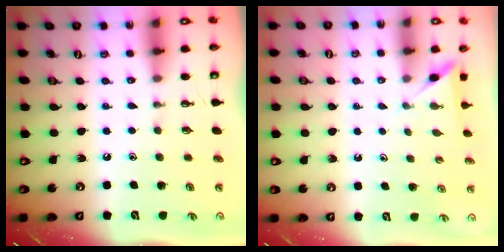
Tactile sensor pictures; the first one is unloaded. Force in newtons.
{"total": 2.2, "press": 2.2, "slide": 0.2}